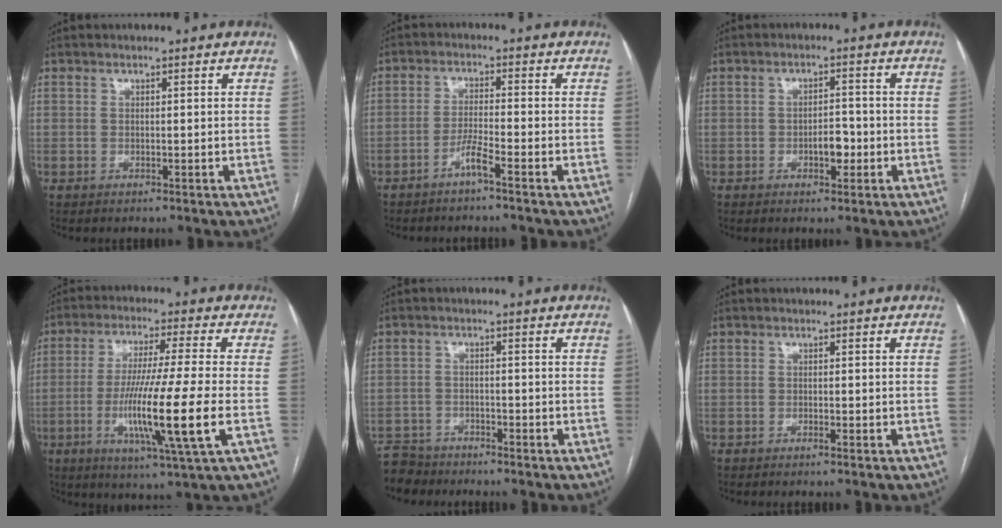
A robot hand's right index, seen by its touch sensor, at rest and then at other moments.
{"total": 3.2, "force": [-2.3, -0.5, 2.2], "torque": [-0.047, 0.000, -0.046]}
{"total": 3.4, "force": [-1.2, 1.6, 2.8], "torque": [-0.039, 0.005, -0.014]}
{"total": 14.2, "force": [-3.5, -1.0, 13.7], "torque": [-0.261, -0.023, -0.068]}
{"total": 5.1, "force": [-4.7, 1.9, -0.5], "torque": [0.012, -0.009, -0.090]}
{"total": 0.5, "force": [-0.4, -0.1, 0.3], "torque": [-0.008, 0.000, -0.008]}